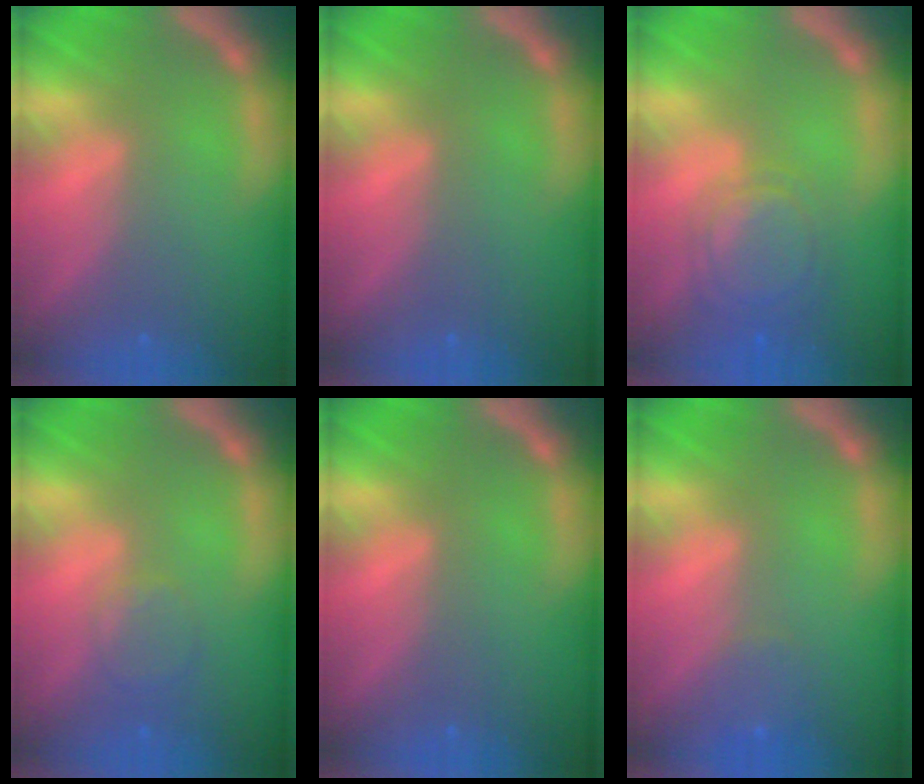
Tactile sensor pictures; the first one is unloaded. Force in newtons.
{"total": 0.0}
{"total": 5.6}
{"total": 2.4}
{"total": 0.0}
{"total": 1.9}